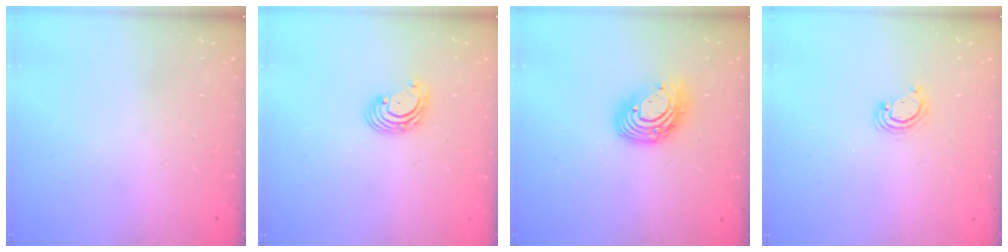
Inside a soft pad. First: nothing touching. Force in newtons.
{"total": 2.8, "press": 2.8, "slide": 0.2}
{"total": 12.0, "press": 11.9, "slide": 1.0}
{"total": 2.6, "press": 2.6, "slide": 0.3}